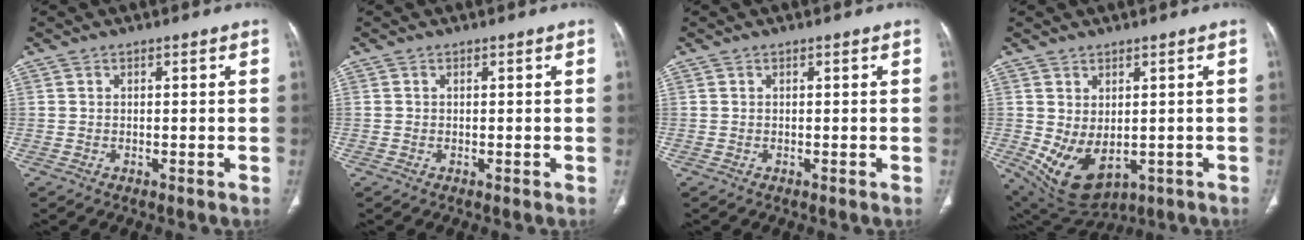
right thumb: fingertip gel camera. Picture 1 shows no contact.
{"total": 0.0}
{"total": 0.0}
{"total": 10.2, "force": [-1.5, 6.3, 7.8], "torque": [-0.126, -0.003, 0.007]}